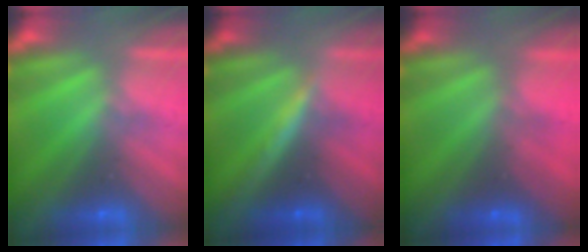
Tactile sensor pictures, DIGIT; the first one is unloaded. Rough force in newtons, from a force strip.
{"total": 3.1}
{"total": 2.2}